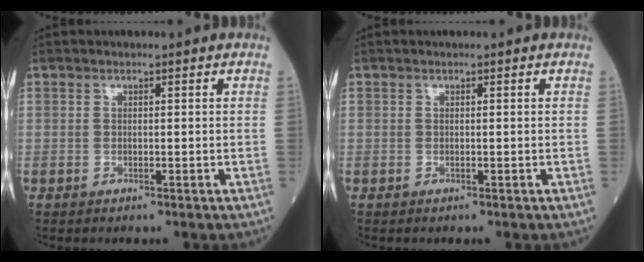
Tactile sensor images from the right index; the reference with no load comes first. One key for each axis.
{"total": 0.0}